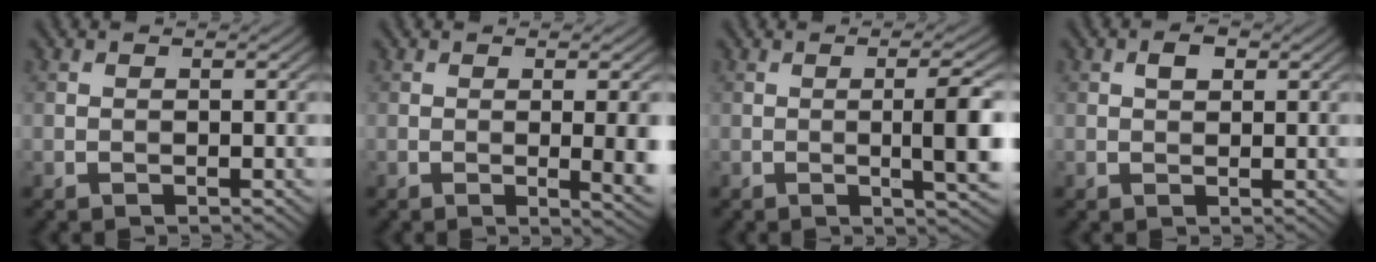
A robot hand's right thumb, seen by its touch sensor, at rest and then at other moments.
{"total": 5.0, "force": [-0.2, 1.1, 4.8], "torque": [-0.070, -0.002, 0.002]}
{"total": 5.4, "force": [-0.2, 0.7, 5.4], "torque": [-0.090, 0.003, -0.001]}
{"total": 1.7, "force": [0.7, 1.0, 1.3], "torque": [-0.019, 0.003, 0.009]}